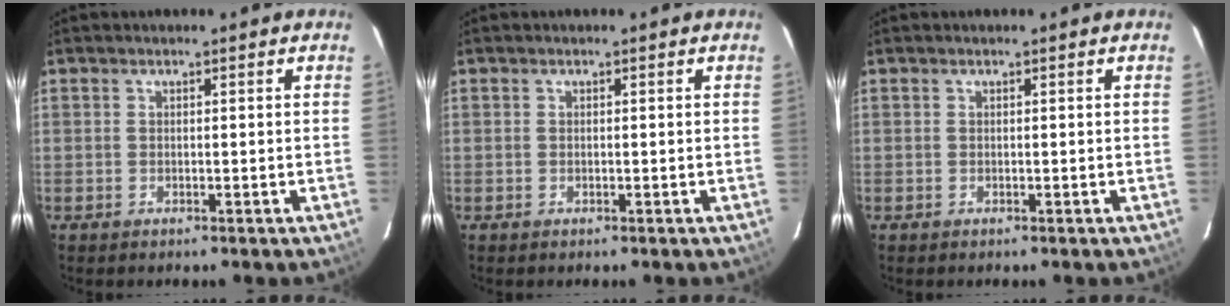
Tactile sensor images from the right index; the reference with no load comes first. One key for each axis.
{"total": 0.0}
{"total": 0.0}